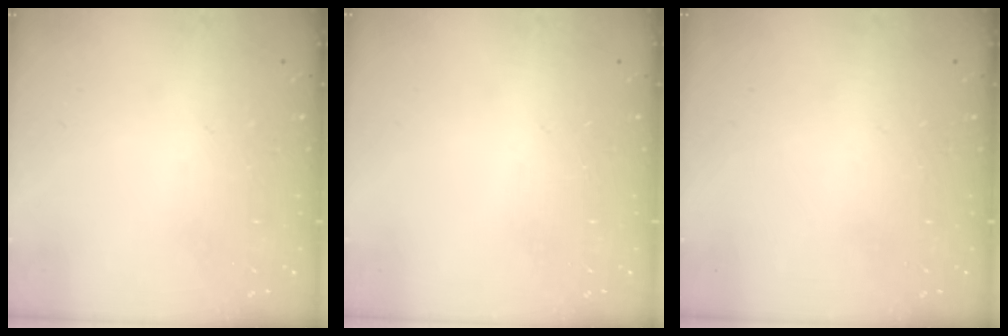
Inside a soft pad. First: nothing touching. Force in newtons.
{"total": 0.0}
{"total": 0.0}